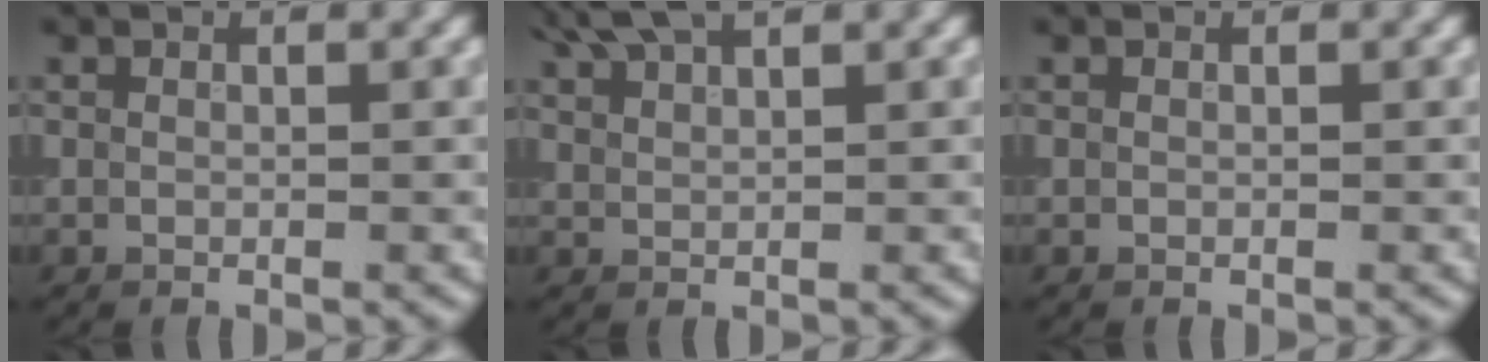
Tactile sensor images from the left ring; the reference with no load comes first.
{"total": 3.9, "force": [3.2, 0.9, 2.1], "torque": [-0.036, 0.011, 0.053]}
{"total": 0.0}